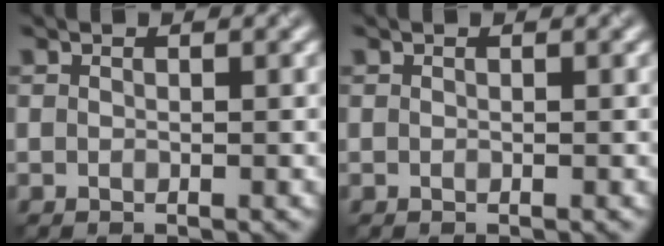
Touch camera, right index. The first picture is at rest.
{"total": 0.0}